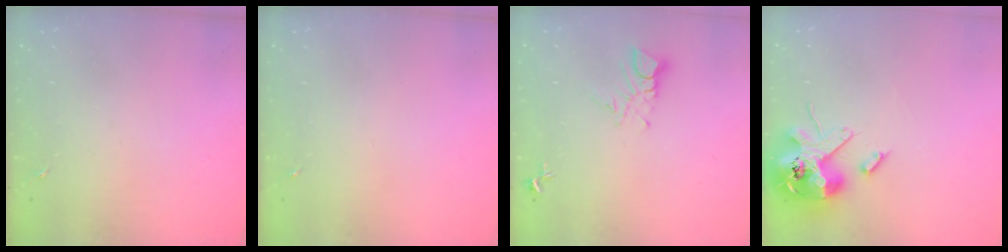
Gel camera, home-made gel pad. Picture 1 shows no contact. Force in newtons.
{"total": 0.0}
{"total": 5.0, "press": 5.0, "slide": 0.3}
{"total": 15.3, "press": 15.1, "slide": 2.5}